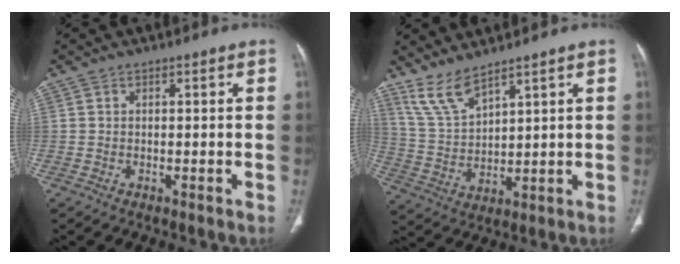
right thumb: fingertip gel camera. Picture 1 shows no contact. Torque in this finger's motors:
{"motor_torque": [0.14, 0.34, 0.53, 0.35, 0.09]}